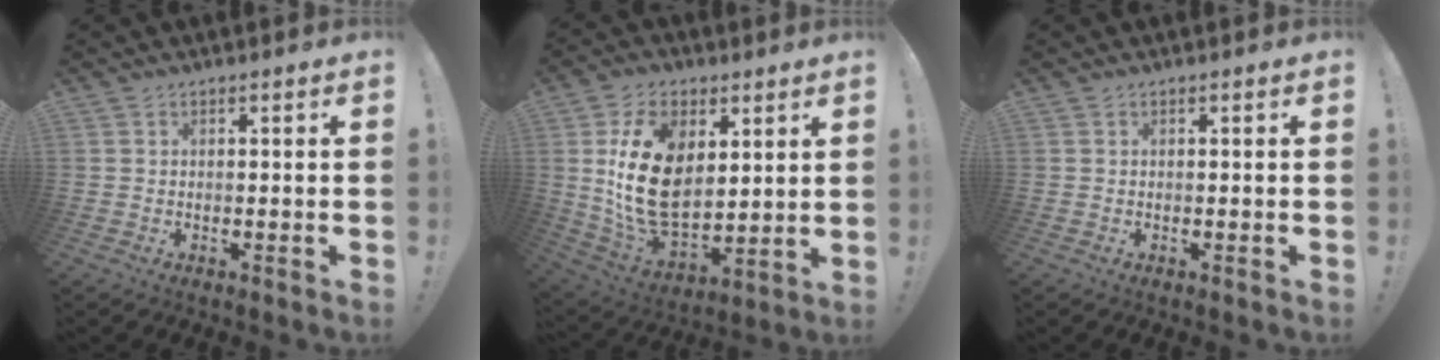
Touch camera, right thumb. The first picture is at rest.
{"total": 20.4, "force": [5.0, 14.0, 13.9], "torque": [-0.263, -0.033, 0.094]}
{"total": 0.0}